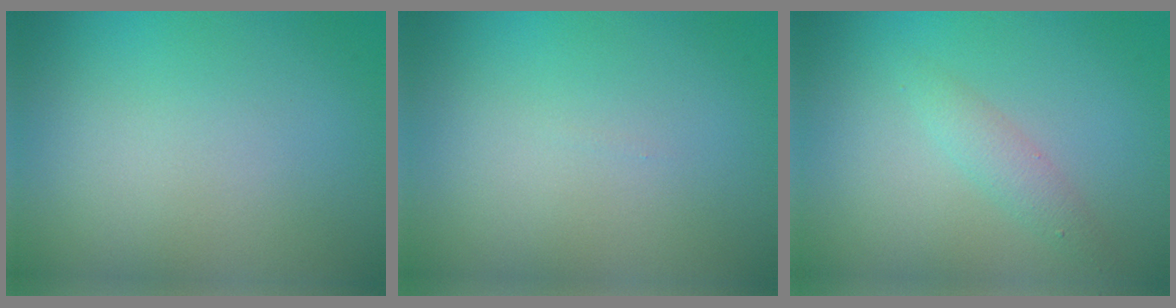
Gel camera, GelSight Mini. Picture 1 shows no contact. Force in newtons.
{"total": 0.0}
{"total": 1.6, "press": 1.6, "slide": 0.1}